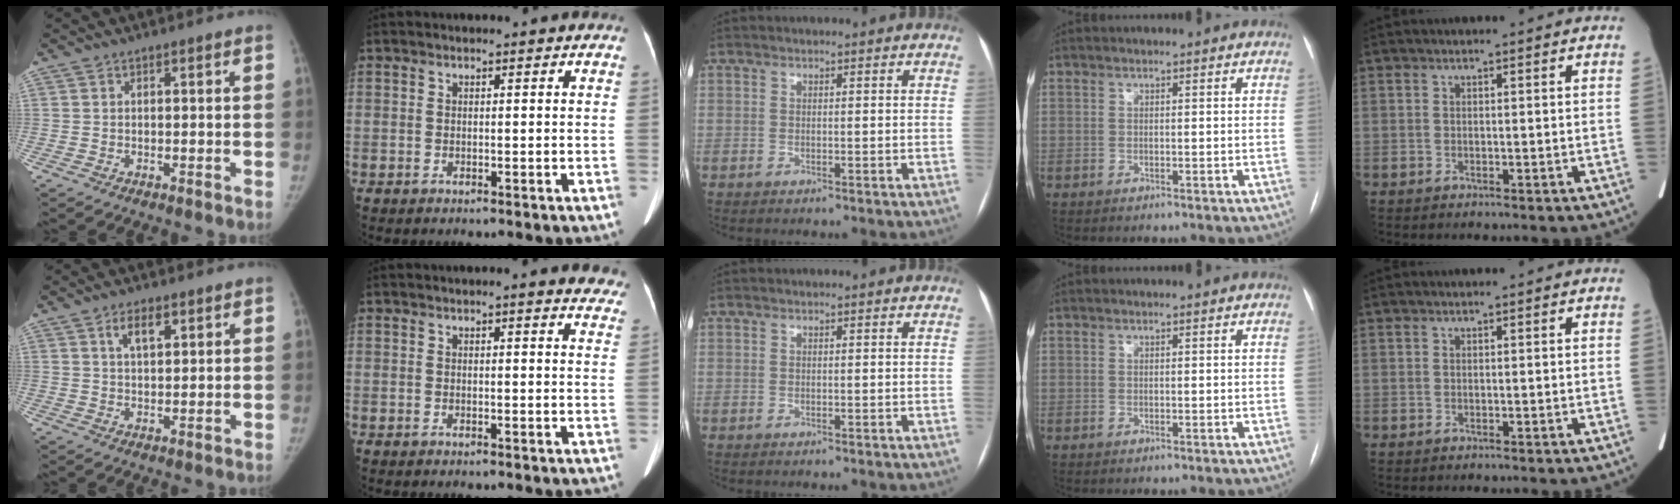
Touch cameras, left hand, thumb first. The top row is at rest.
{"thumb": {"total": 4.3, "force": [2.2, 2.0, 3.1], "torque": [-0.046, -0.009, 0.039]}, "index": {"total": 7.2, "force": [6.2, 1.5, 3.2], "torque": [-0.017, -0.007, 0.050]}}